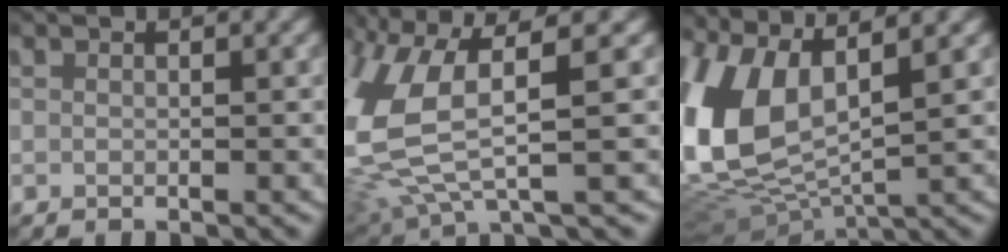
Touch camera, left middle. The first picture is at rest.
{"total": 9.6, "force": [0.0, 6.4, 7.2], "torque": [-0.192, -0.016, 0.009]}
{"total": 11.1, "force": [0.7, 7.9, 7.8], "torque": [-0.202, -0.008, 0.018]}